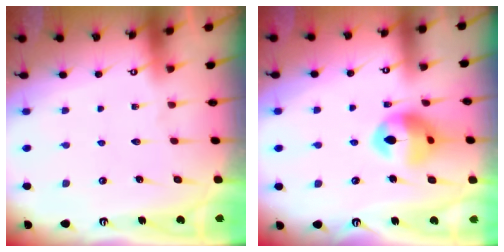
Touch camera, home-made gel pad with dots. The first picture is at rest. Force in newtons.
{"total": 13.4, "press": 13.3, "slide": 1.5}